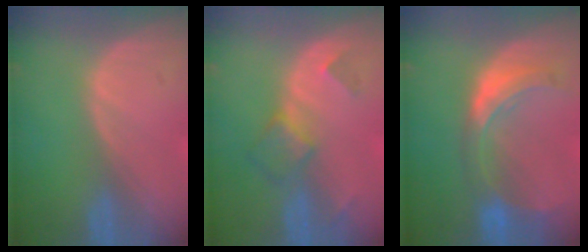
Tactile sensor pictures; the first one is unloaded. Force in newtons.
{"total": 4.9, "press": 4.3, "slide": 2.3}
{"total": 8.1, "press": 7.2, "slide": 3.7}